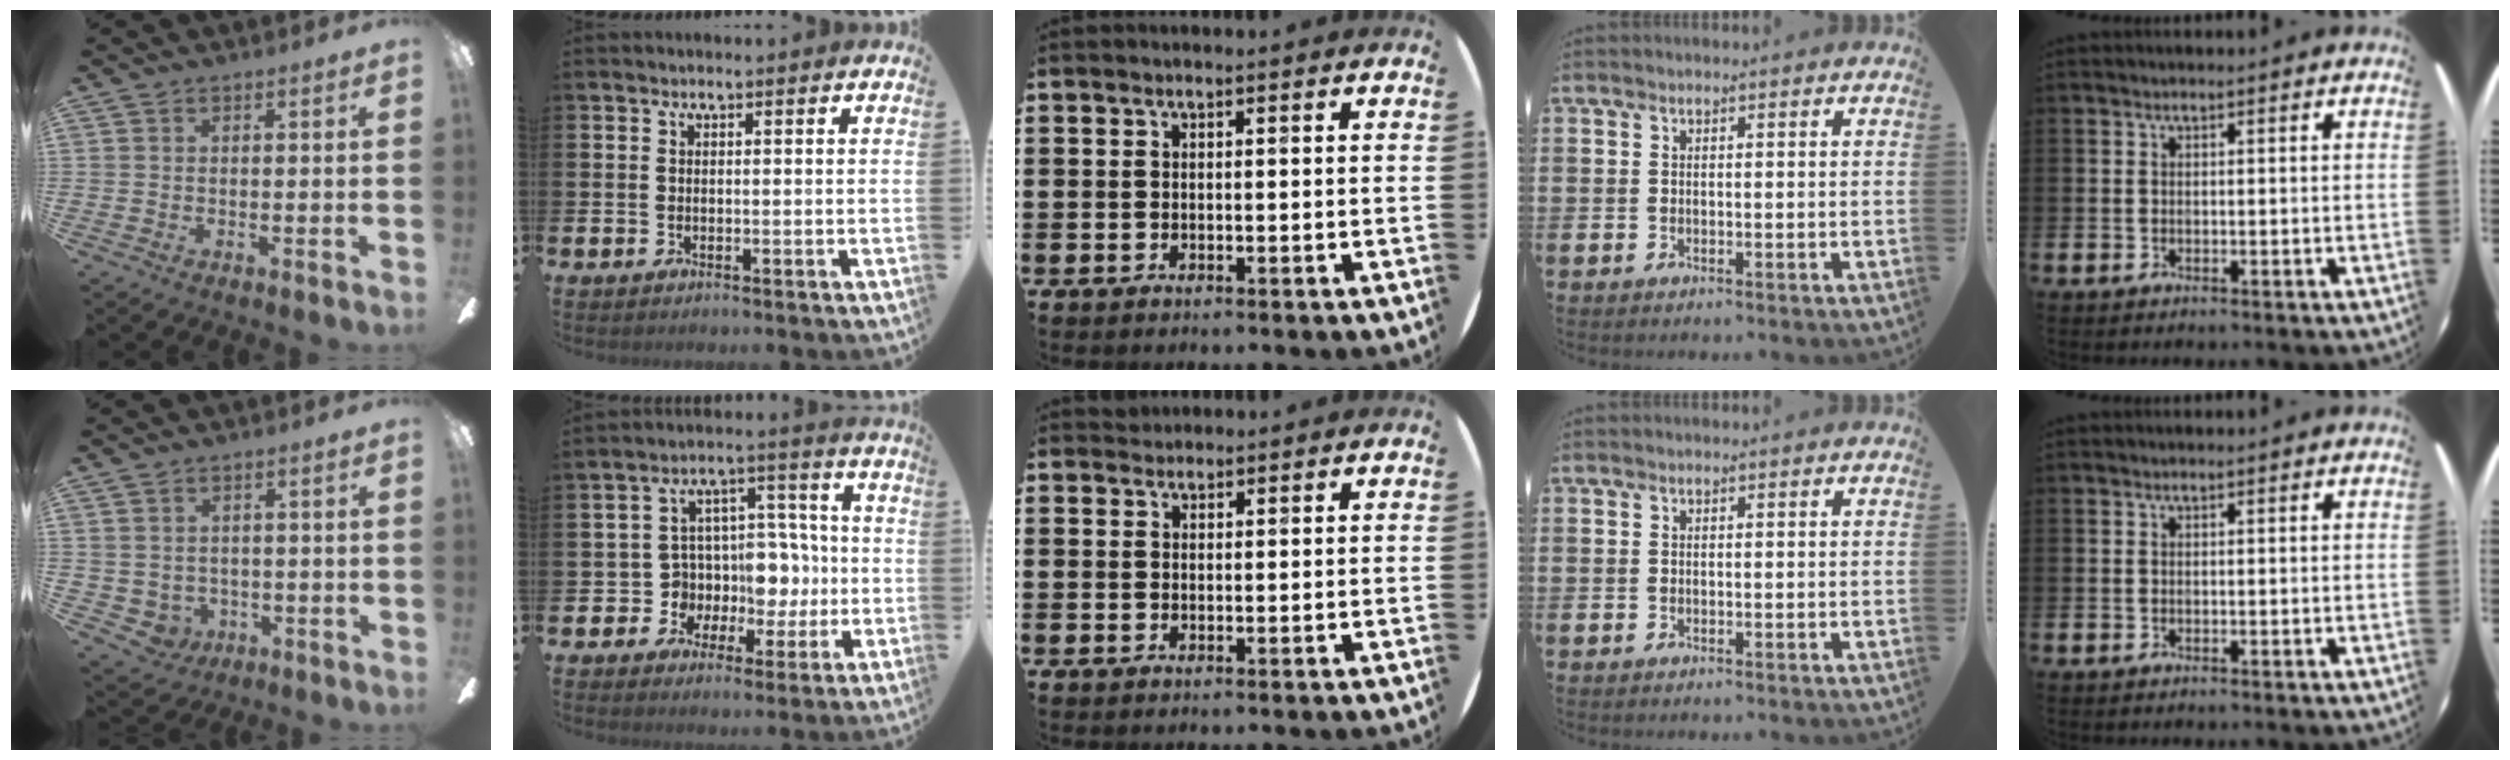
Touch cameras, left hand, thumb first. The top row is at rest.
{"thumb": {"total": 4.0, "force": [0.4, 3.9, 0.2], "torque": [-0.024, -0.003, 0.010]}, "index": {"total": 7.9, "force": [-0.5, 7.3, 2.9], "torque": [-0.077, -0.003, -0.001]}, "middle": {"total": 1.1, "force": [1.0, 0.3, -0.1], "torque": [0.000, 0.002, 0.021]}}